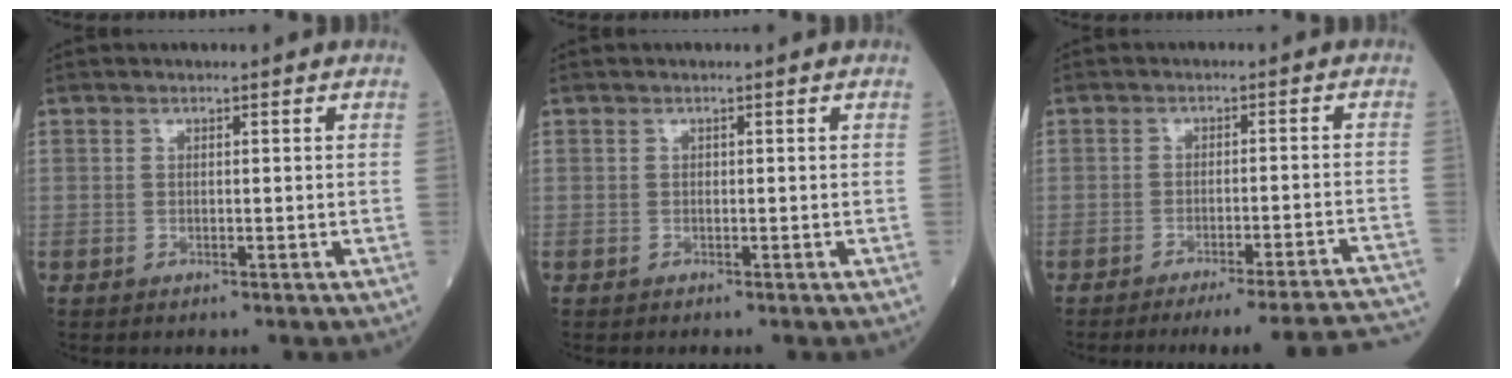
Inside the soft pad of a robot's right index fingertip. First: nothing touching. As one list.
[{"total": 0.0}, {"total": 18.6, "force": [-17.8, -1.1, 5.4], "torque": [-0.019, -0.008, -0.218]}]